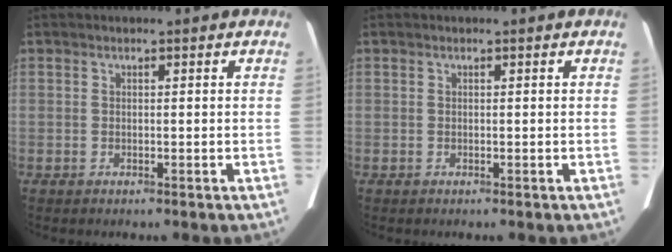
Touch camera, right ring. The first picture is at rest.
{"total": 0.0}